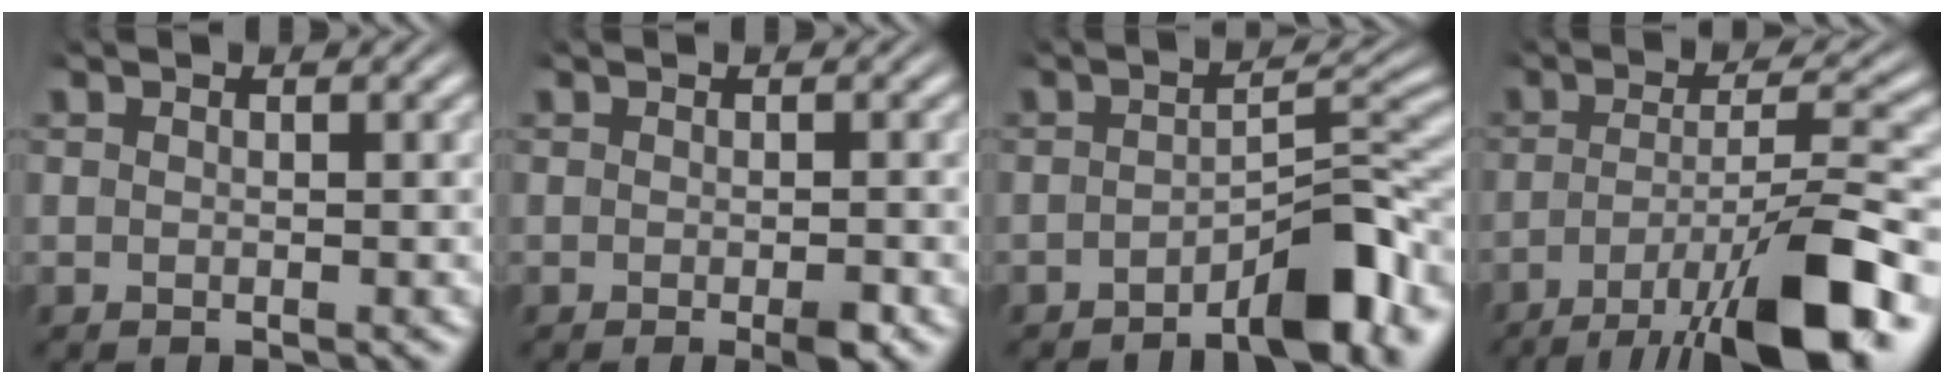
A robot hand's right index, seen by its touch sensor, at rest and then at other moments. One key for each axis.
{"total": 1.3, "fx": -0.8, "fy": 0.1, "fz": 1.0, "tx": -0.014, "ty": 0.000, "tz": -0.015}
{"total": 5.3, "fx": -3.0, "fy": 1.0, "fz": 4.3, "tx": -0.051, "ty": 0.004, "tz": -0.053}
{"total": 9.2, "fx": -4.8, "fy": 2.1, "fz": 7.6, "tx": -0.110, "ty": -0.019, "tz": -0.063}